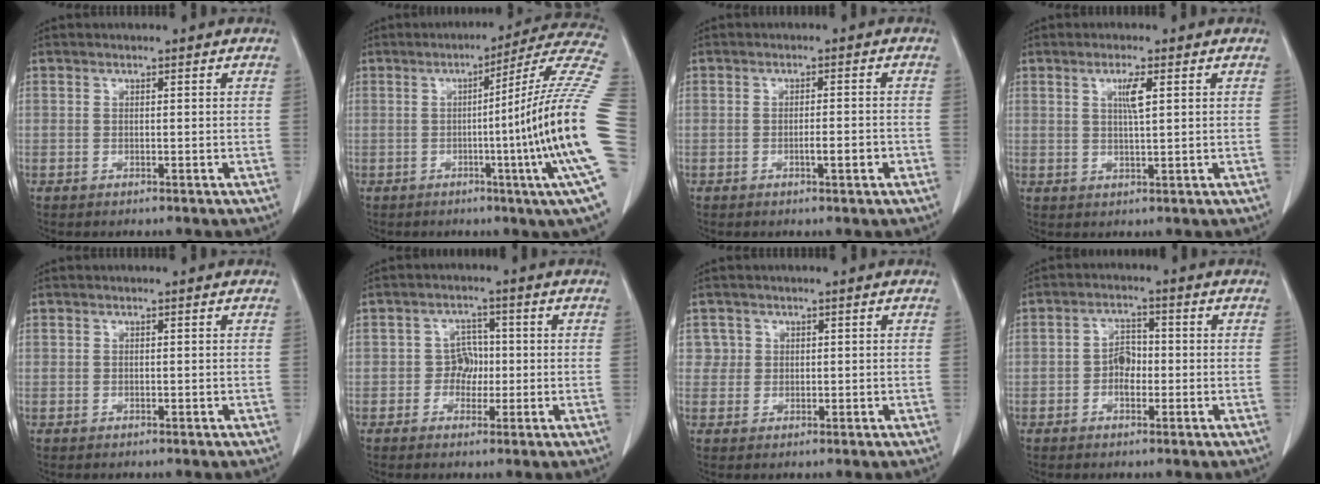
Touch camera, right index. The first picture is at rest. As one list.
[{"total": 20.0, "force": [-2.9, -3.1, 19.6], "torque": [-0.179, 0.008, -0.059]}, {"total": 2.5, "force": [-0.9, 0.4, 2.2], "torque": [-0.032, 0.002, -0.011]}, {"total": 3.1, "force": [1.1, 0.1, 2.9], "torque": [-0.054, -0.001, 0.020]}, {"total": 0.0}, {"total": 3.3, "force": [-0.4, 3.0, 1.3], "torque": [-0.007, 0.011, -0.007]}, {"total": 2.2, "force": [0.8, 2.0, -0.3], "torque": [0.026, 0.004, 0.010]}, {"total": 3.4, "force": [-0.8, 2.2, 2.5], "torque": [-0.037, 0.011, -0.015]}]